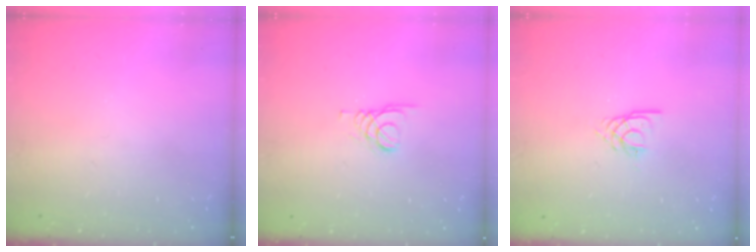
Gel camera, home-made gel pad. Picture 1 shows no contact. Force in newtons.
{"total": 1.6, "press": 1.5, "slide": 0.2}
{"total": 2.1, "press": 2.1, "slide": 0.3}